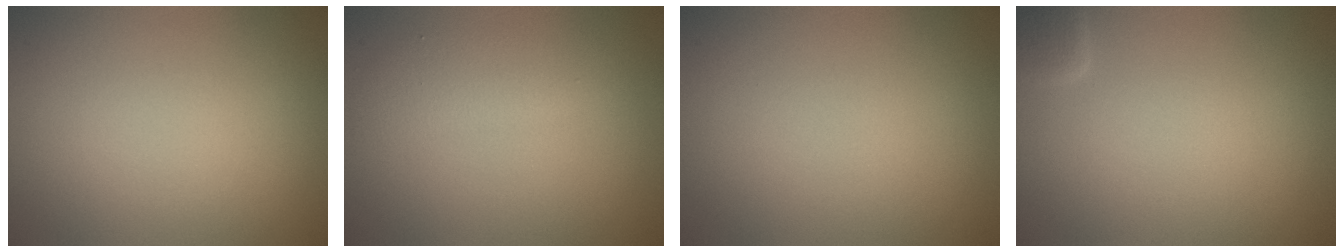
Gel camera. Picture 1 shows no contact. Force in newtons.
{"total": 2.0, "press": 2.0, "slide": 0.1}
{"total": 0.0}
{"total": 1.6, "press": 1.6, "slide": 0.1}